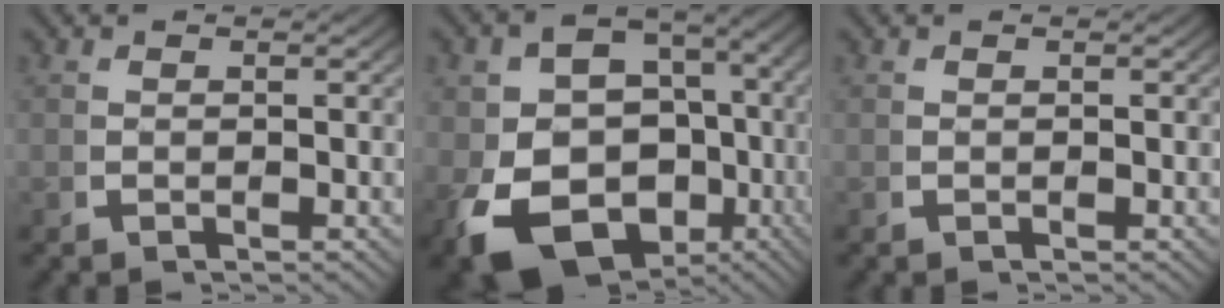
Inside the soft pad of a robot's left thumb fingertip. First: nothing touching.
{"total": 17.2, "force": [-5.1, 12.9, 10.2], "torque": [-0.229, -0.088, -0.047]}
{"total": 0.0}